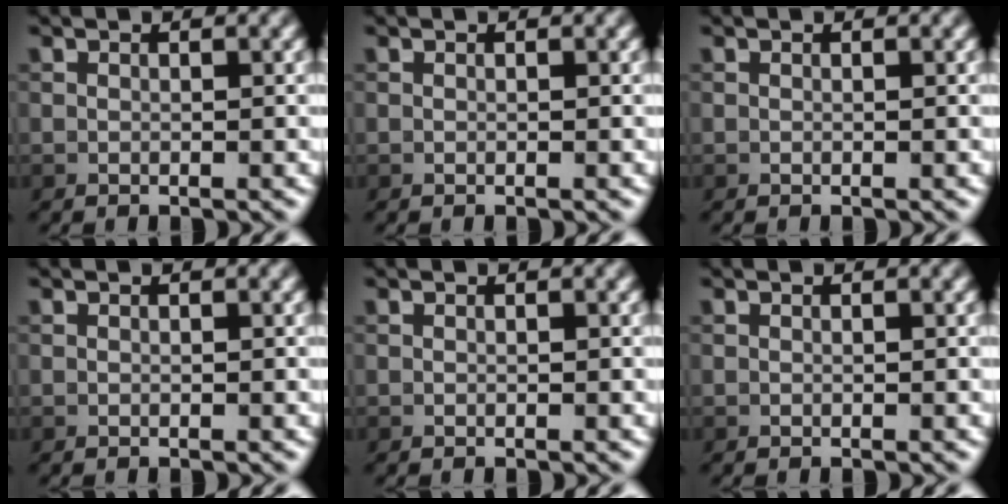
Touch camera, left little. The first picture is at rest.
{"total": 0.0}
{"total": 0.0}
{"total": 0.0}
{"total": 0.0}
{"total": 0.0}